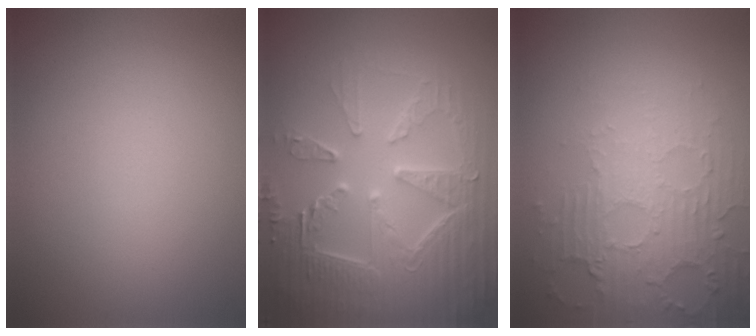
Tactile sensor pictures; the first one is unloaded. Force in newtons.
{"total": 7.2, "press": 5.9, "slide": 4.2}
{"total": 5.6, "press": 3.6, "slide": 4.4}